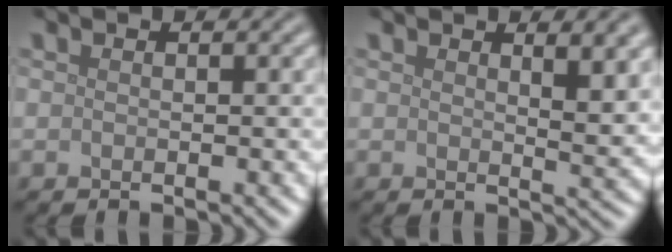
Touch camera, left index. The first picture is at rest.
{"total": 3.7, "force": [1.9, 1.1, 2.9], "torque": [-0.033, -0.004, 0.029]}